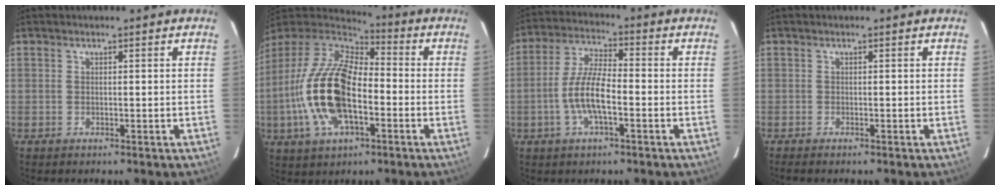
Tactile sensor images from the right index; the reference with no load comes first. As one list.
[{"total": 20.1, "force": [-4.5, 9.8, 16.9], "torque": [-0.359, -0.007, -0.086]}, {"total": 9.1, "force": [-2.8, 2.6, 8.2], "torque": [-0.170, 0.004, -0.054]}, {"total": 1.2, "force": [-1.0, 0.2, 0.6], "torque": [-0.017, -0.002, -0.018]}]